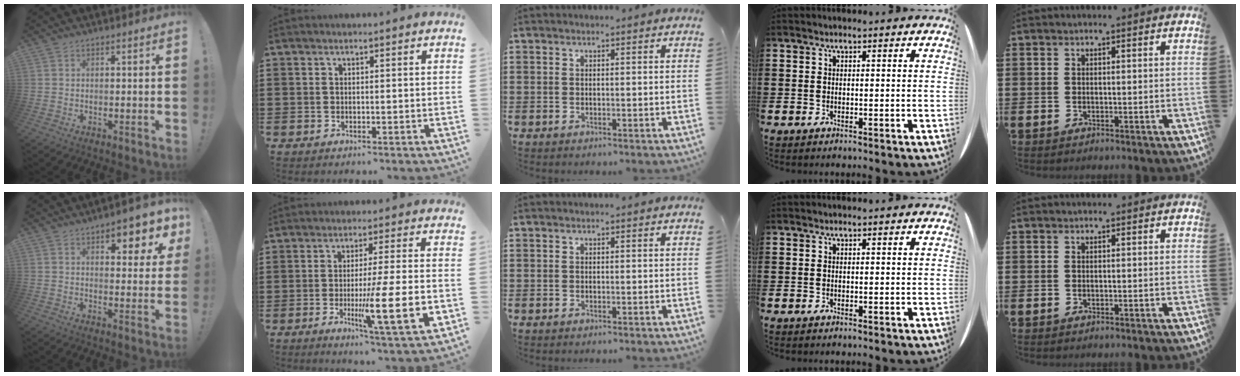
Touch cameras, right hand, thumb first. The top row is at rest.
{"thumb": {"total": 7.2, "force": [4.4, 2.8, 5.0], "torque": [-0.047, -0.032, 0.069]}, "index": {"total": 11.4, "force": [-2.6, 0.7, 11.1], "torque": [-0.194, -0.022, -0.048]}}